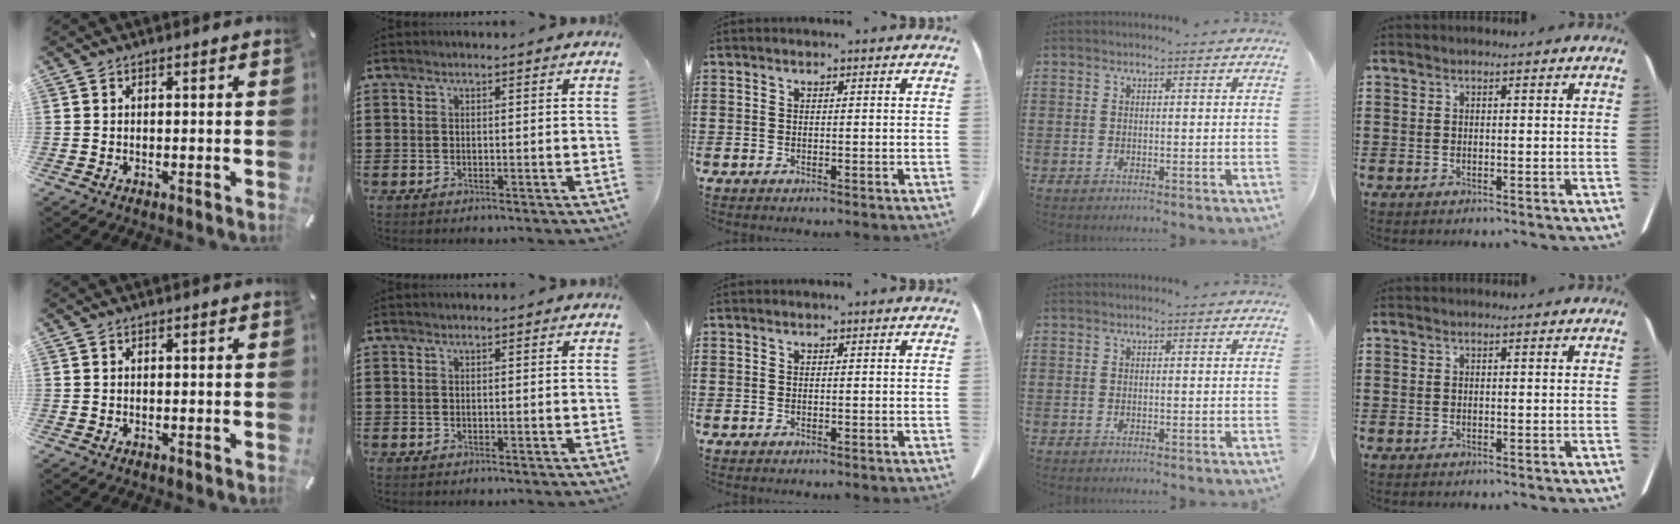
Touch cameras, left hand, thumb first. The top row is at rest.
{}